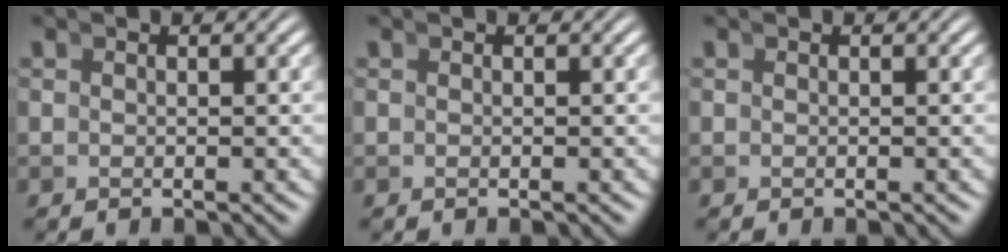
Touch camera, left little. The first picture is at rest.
{"total": 0.0}
{"total": 0.0}